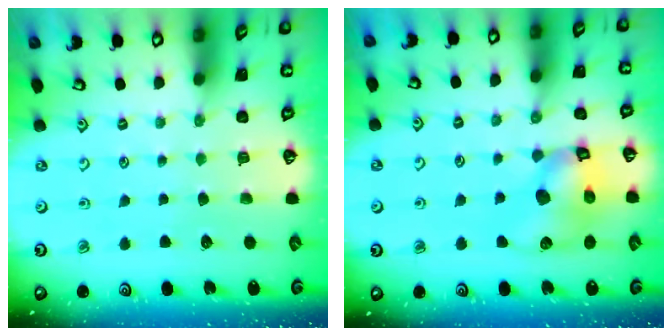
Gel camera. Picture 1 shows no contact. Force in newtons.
{"total": 11.6, "press": 11.5, "slide": 1.7}